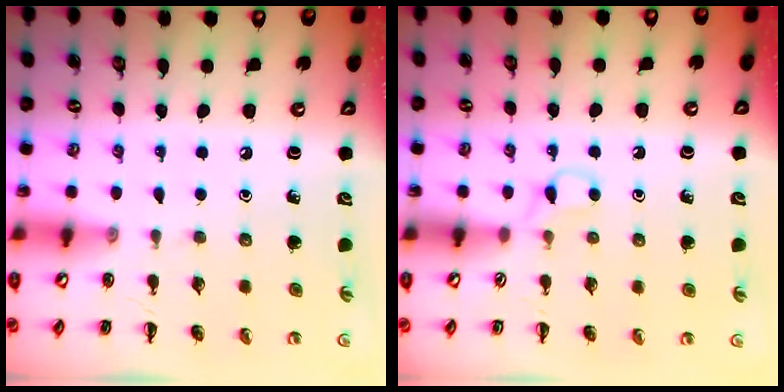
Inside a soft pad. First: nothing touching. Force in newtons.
{"total": 2.6, "press": 2.5, "slide": 0.9}